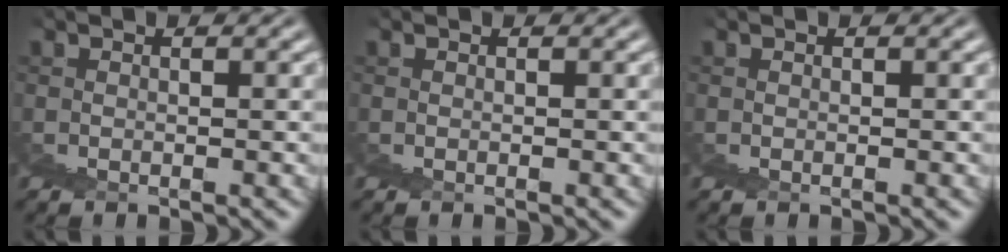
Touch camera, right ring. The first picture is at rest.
{"total": 0.0}
{"total": 0.0}